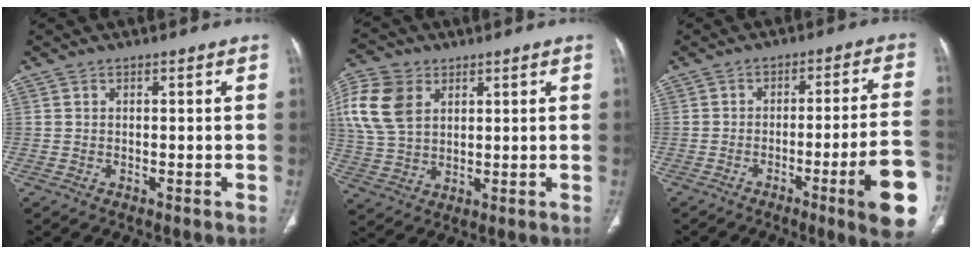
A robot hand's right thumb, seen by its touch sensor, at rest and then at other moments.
{"total": 12.6, "force": [4.1, 8.8, 7.9], "torque": [-0.165, -0.001, 0.082]}
{"total": 14.4, "force": [-5.6, 0.6, 13.3], "torque": [-0.156, 0.016, -0.076]}